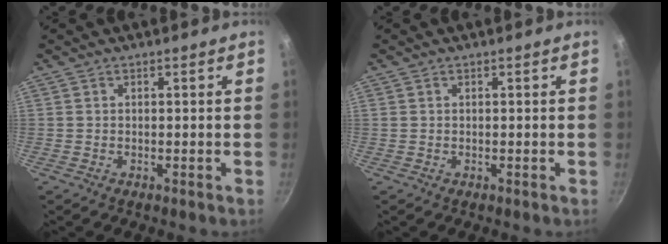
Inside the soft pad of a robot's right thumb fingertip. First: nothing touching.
{"total": 0.0}